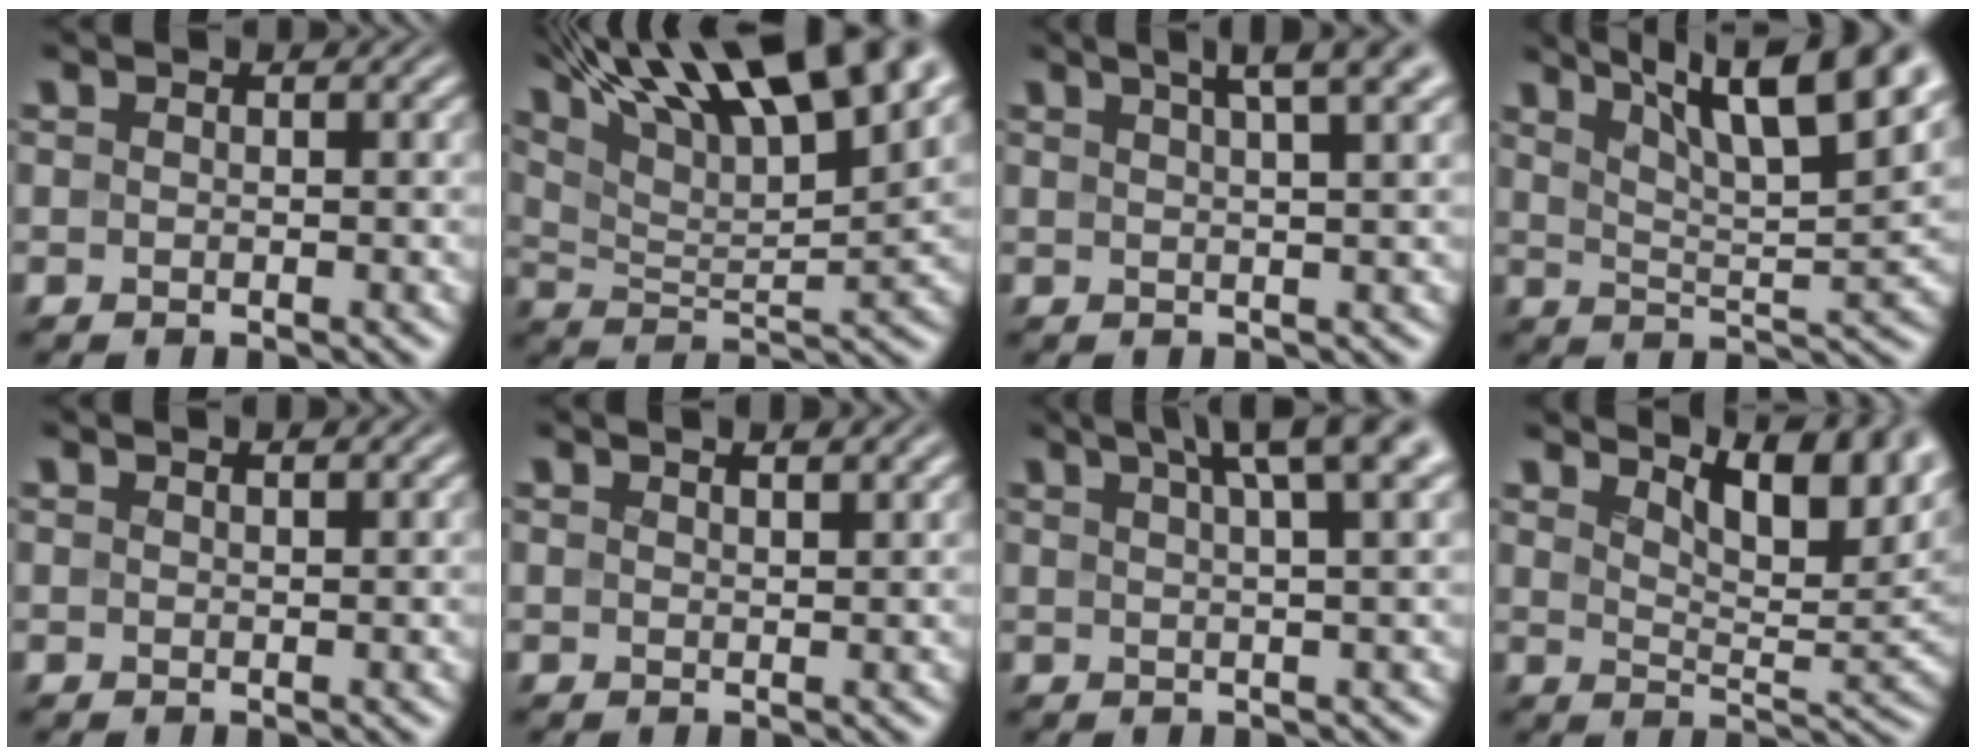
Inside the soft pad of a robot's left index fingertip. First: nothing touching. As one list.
[{"total": 16.8, "force": [11.2, 5.1, 11.5], "torque": [-0.192, 0.033, 0.158]}, {"total": 6.2, "force": [4.2, 1.9, 4.2], "torque": [-0.029, 0.035, 0.030]}, {"total": 11.9, "force": [7.4, 3.4, 8.6], "torque": [-0.107, 0.021, 0.093]}, {"total": 0.9, "force": [0.9, 0.2, 0.1], "torque": [0.001, 0.000, 0.010]}, {"total": 1.6, "force": [1.5, 0.3, 0.5], "torque": [-0.001, 0.000, 0.016]}, {"total": 6.8, "force": [4.4, 1.6, 5.0], "torque": [-0.040, 0.029, 0.048]}, {"total": 9.0, "force": [6.0, 2.8, 6.1], "torque": [-0.077, 0.014, 0.087]}]